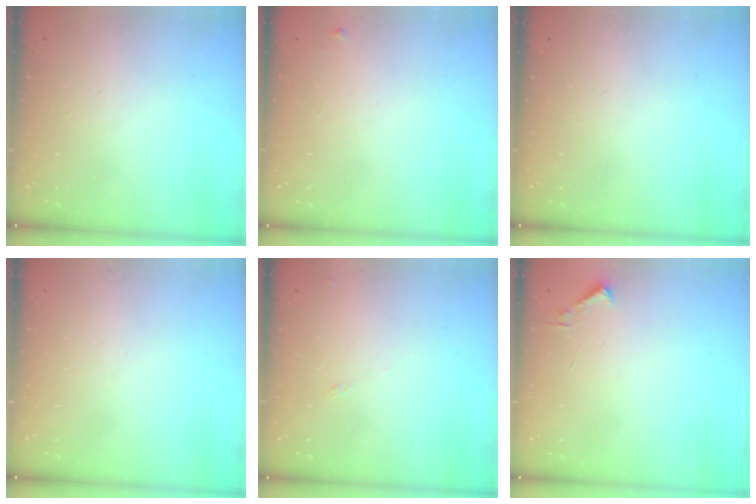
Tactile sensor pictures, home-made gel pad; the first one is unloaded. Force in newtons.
{"total": 3.2, "press": 3.2, "slide": 0.5}
{"total": 0.0}
{"total": 0.0}
{"total": 5.8, "press": 5.7, "slide": 0.8}
{"total": 1.7, "press": 1.7, "slide": 0.2}